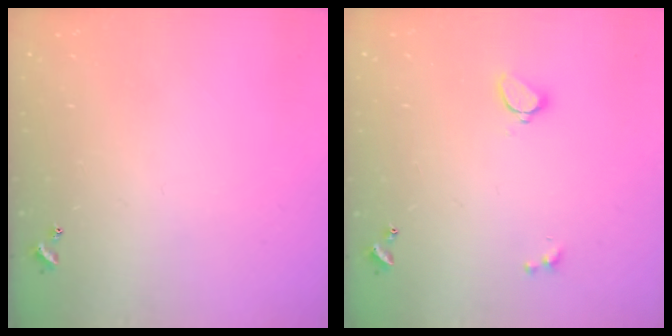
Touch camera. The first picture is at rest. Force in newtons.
{"total": 2.9, "press": 2.3, "slide": 1.9}